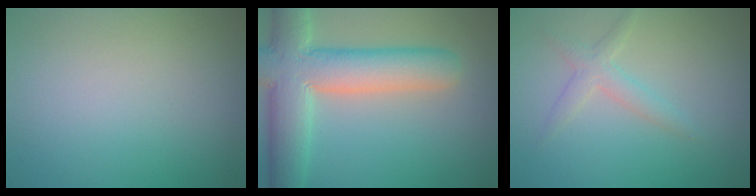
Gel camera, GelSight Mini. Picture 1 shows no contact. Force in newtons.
{"total": 9.5, "press": 9.4, "slide": 0.8}
{"total": 2.0, "press": 2.0, "slide": 0.0}